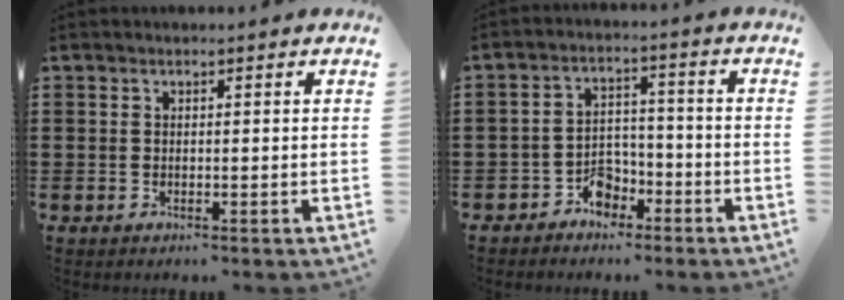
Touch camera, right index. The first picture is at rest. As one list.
[{"total": 4.5, "force": [-3.2, 2.6, 1.6], "torque": [-0.031, 0.012, -0.062]}]